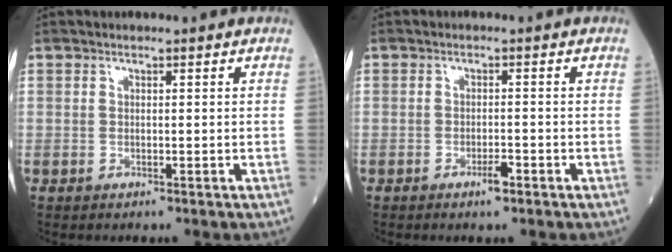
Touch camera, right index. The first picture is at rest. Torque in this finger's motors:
{"motor_torque": [0.41, -0.13, 0.09, 0.01]}